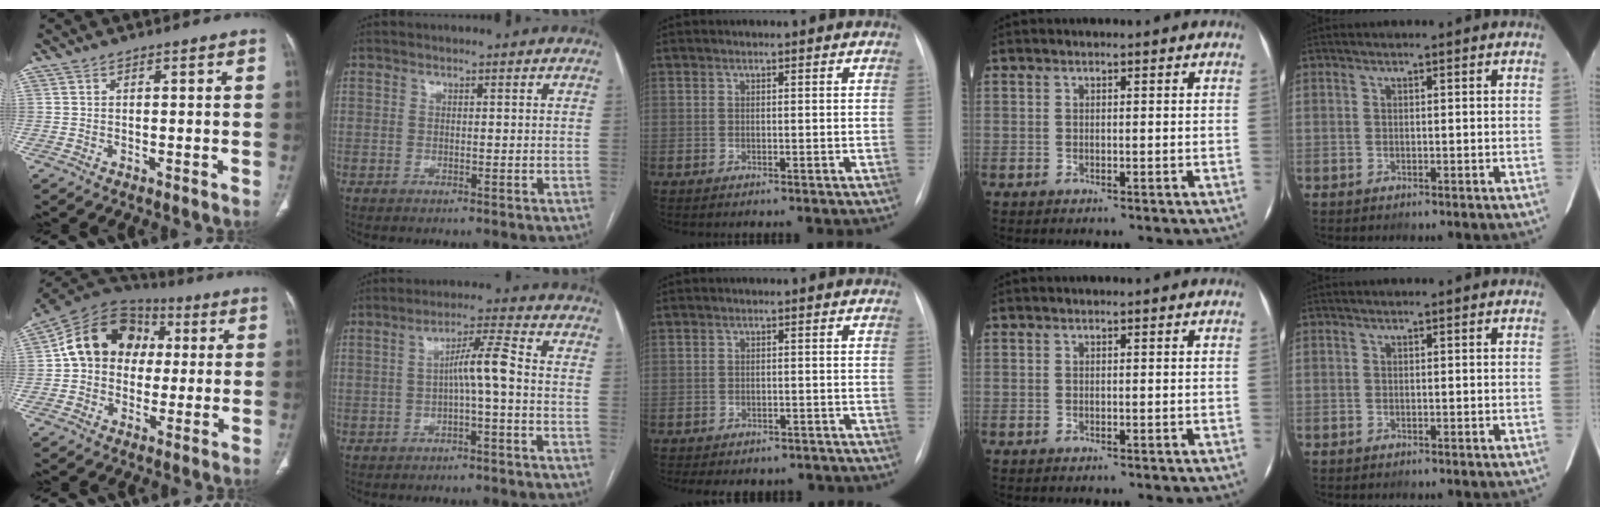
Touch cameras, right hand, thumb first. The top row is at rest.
{"thumb": {"total": 15.6, "force": [2.1, 12.6, 9.0], "torque": [-0.119, 0.033, 0.025]}, "index": {"total": 5.4, "force": [-0.8, -0.1, 5.3], "torque": [-0.089, 0.020, -0.012]}, "middle": {"total": 8.0, "force": [-6.7, 3.9, 2.2], "torque": [-0.026, 0.011, -0.073]}}